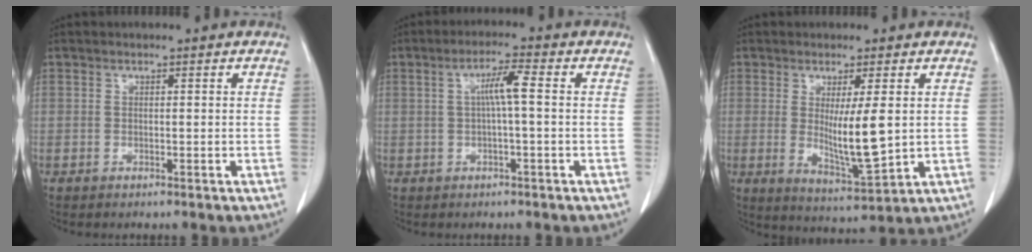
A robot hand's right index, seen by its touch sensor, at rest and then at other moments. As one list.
[{"total": 4.2, "force": [0.4, 0.1, 4.2], "torque": [-0.077, 0.012, 0.007]}, {"total": 8.1, "force": [0.7, 1.0, 8.1], "torque": [-0.142, -0.026, 0.019]}]